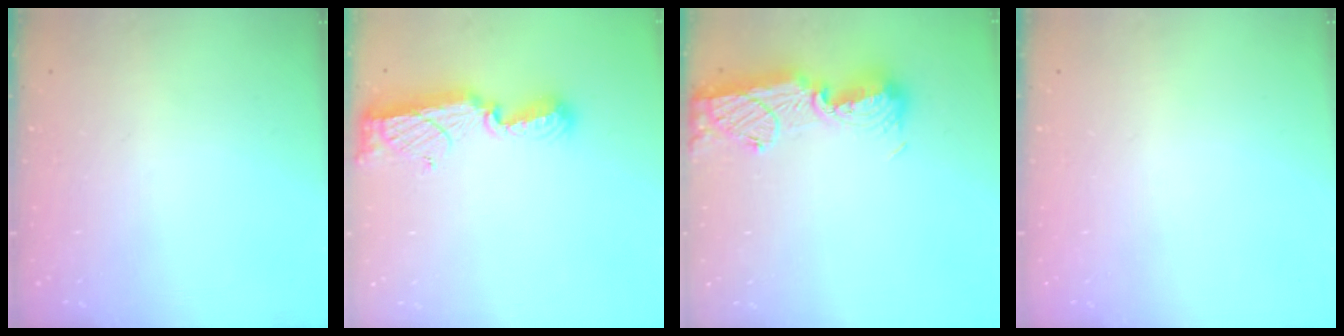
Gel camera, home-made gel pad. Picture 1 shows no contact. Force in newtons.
{"total": 10.8, "press": 10.5, "slide": 2.5}
{"total": 12.9, "press": 12.8, "slide": 1.2}
{"total": 0.0}